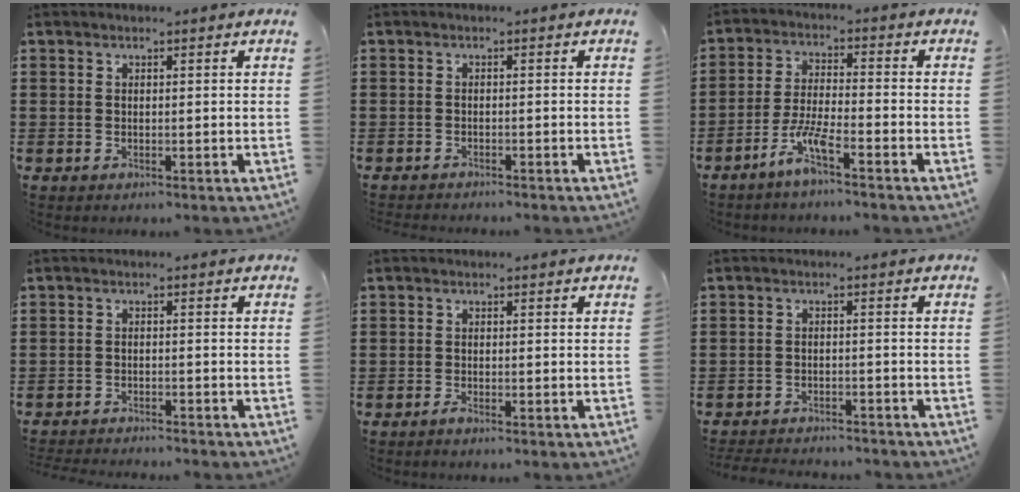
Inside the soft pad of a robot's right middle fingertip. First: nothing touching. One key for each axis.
{"total": 1.1, "fx": -1.1, "fy": 0.1, "fz": 0.0, "tx": -0.003, "ty": 0.003, "tz": -0.024}
{"total": 5.8, "fx": -3.9, "fy": 0.6, "fz": 4.2, "tx": -0.089, "ty": -0.004, "tz": -0.074}
{"total": 2.3, "fx": -2.3, "fy": 0.0, "fz": 0.0, "tx": -0.004, "ty": 0.002, "tz": -0.051}
{"total": 0.9, "fx": -0.7, "fy": 0.0, "fz": 0.5, "tx": -0.011, "ty": -0.004, "tz": -0.013}
{"total": 3.0, "fx": -3.0, "fy": 0.4, "fz": 0.1, "tx": -0.006, "ty": 0.001, "tz": -0.063}